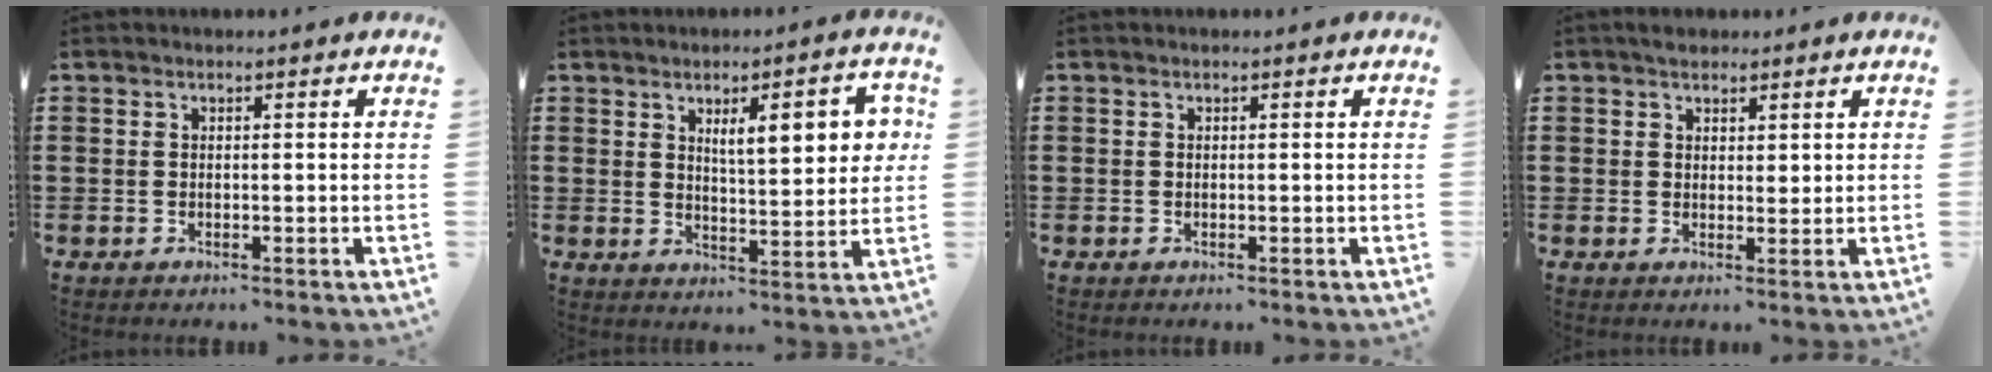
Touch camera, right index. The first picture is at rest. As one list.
[{"total": 8.3, "force": [3.1, 2.5, 7.3], "torque": [-0.111, -0.003, 0.045]}, {"total": 0.0}, {"total": 2.4, "force": [1.8, 1.5, 0.3], "torque": [-0.003, 0.006, 0.033]}]